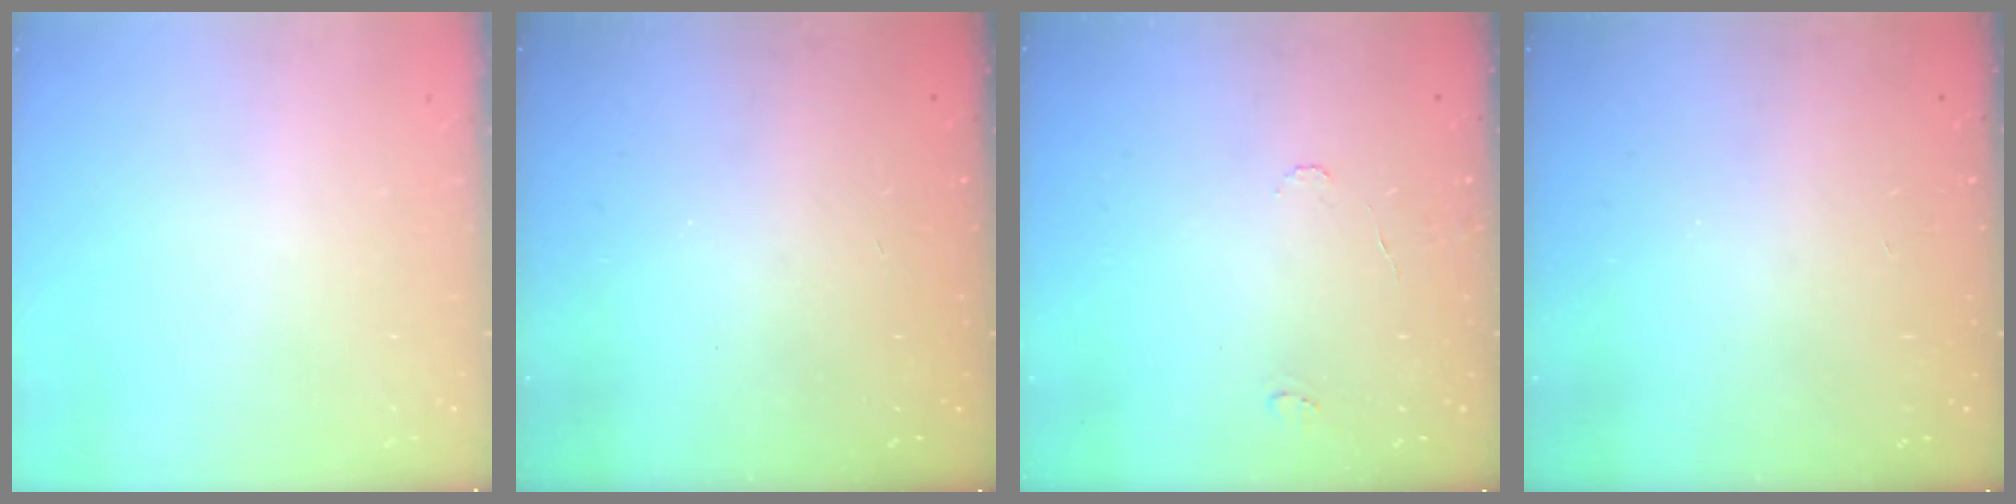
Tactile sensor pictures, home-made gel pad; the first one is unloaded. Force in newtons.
{"total": 0.0}
{"total": 4.4, "press": 4.4, "slide": 0.5}
{"total": 0.0}